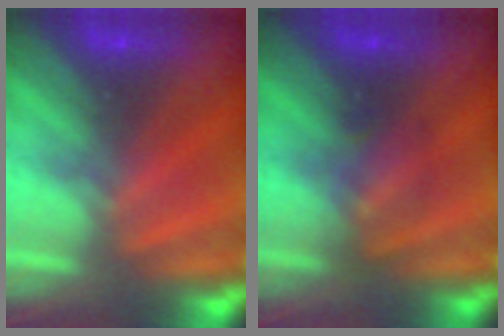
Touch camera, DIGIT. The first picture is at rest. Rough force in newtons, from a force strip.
{"total": 2.4}